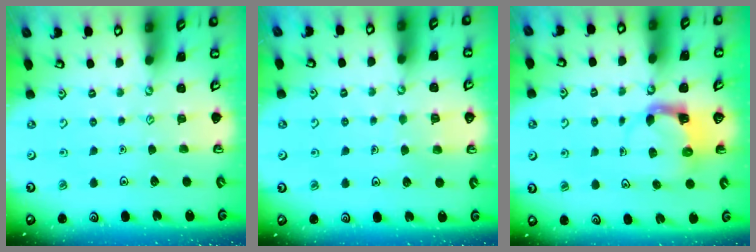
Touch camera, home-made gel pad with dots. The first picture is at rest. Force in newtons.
{"total": 3.9, "press": 3.9, "slide": 0.2}
{"total": 3.9, "press": 3.8, "slide": 0.7}